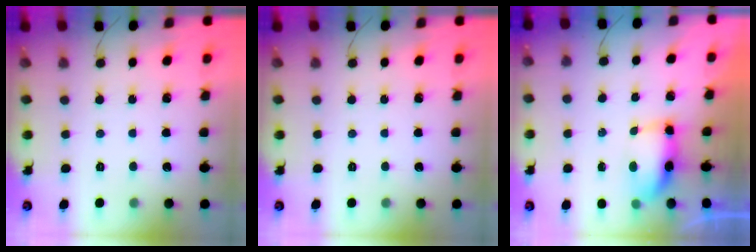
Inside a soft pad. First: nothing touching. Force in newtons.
{"total": 0.0}
{"total": 6.8, "press": 6.8, "slide": 0.7}